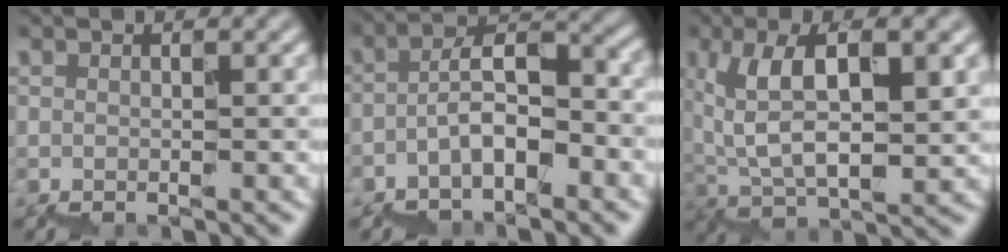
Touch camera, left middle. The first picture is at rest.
{"total": 4.2, "force": [-2.4, 1.5, 3.0], "torque": [-0.062, 0.024, -0.049]}
{"total": 6.3, "force": [2.4, 2.5, 5.2], "torque": [-0.113, 0.013, 0.047]}